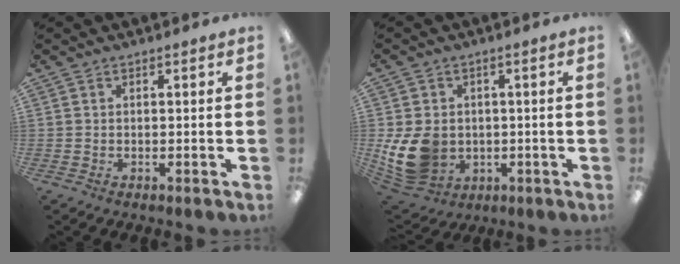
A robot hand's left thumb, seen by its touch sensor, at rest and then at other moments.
{"total": 11.8, "force": [-1.3, 9.6, 6.6], "torque": [-0.157, -0.001, -0.015]}